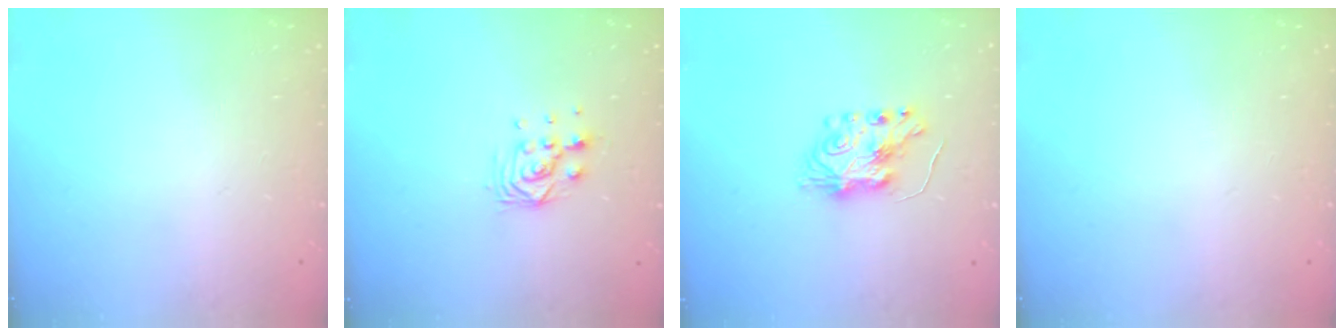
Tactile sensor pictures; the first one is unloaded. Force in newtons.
{"total": 7.3, "press": 7.2, "slide": 0.6}
{"total": 8.7, "press": 8.6, "slide": 0.9}
{"total": 0.0}